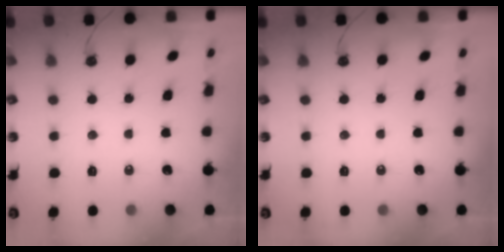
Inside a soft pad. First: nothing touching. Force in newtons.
{"total": 0.0}